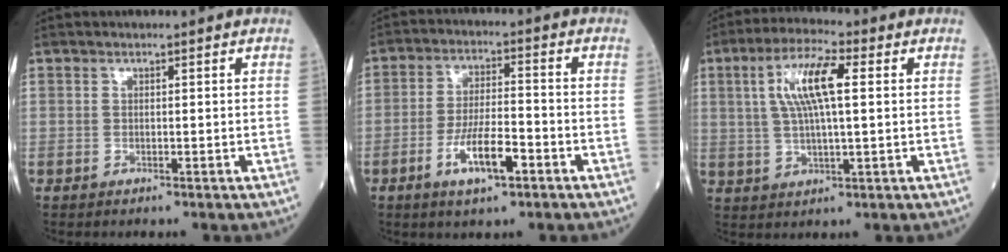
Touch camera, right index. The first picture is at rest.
{"total": 8.1, "force": [-3.7, 1.9, 6.9], "torque": [-0.134, -0.002, -0.064]}
{"total": 9.5, "force": [2.3, 1.9, 9.0], "torque": [-0.181, 0.015, 0.043]}